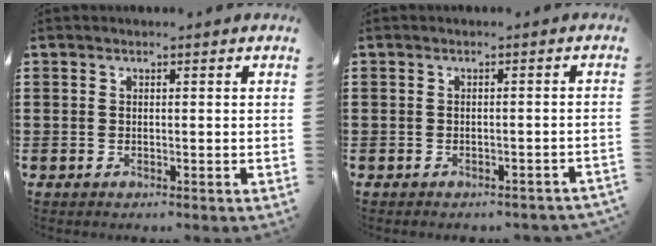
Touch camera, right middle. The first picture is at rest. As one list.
[{"total": 1.1, "force": [-1.1, 0.2, 0.2], "torque": [-0.007, 0.000, -0.022]}]